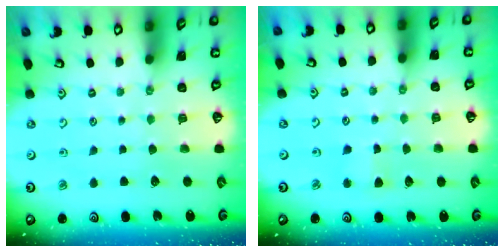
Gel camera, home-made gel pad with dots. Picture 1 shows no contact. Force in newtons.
{"total": 3.7, "press": 3.7, "slide": 0.4}